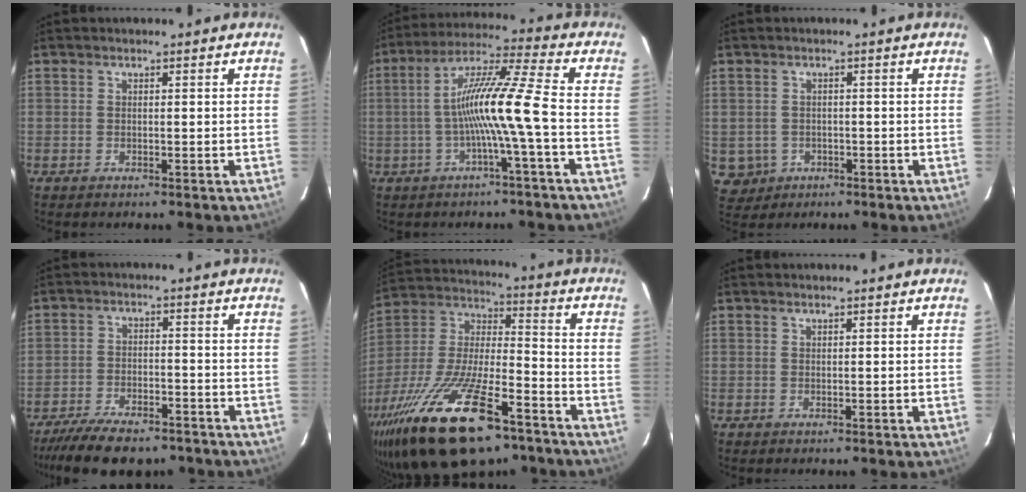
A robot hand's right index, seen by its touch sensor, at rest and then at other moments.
{"total": 11.7, "force": [-2.6, -1.0, 11.4], "torque": [-0.215, 0.013, -0.048]}
{"total": 4.4, "force": [-1.0, 4.2, 0.8], "torque": [-0.024, 0.006, -0.004]}
{"total": 13.9, "force": [-11.2, 4.6, 6.8], "torque": [-0.146, -0.022, -0.175]}
{"total": 27.5, "force": [-17.2, 9.7, 19.1], "torque": [-0.378, -0.035, -0.289]}
{"total": 0.0}